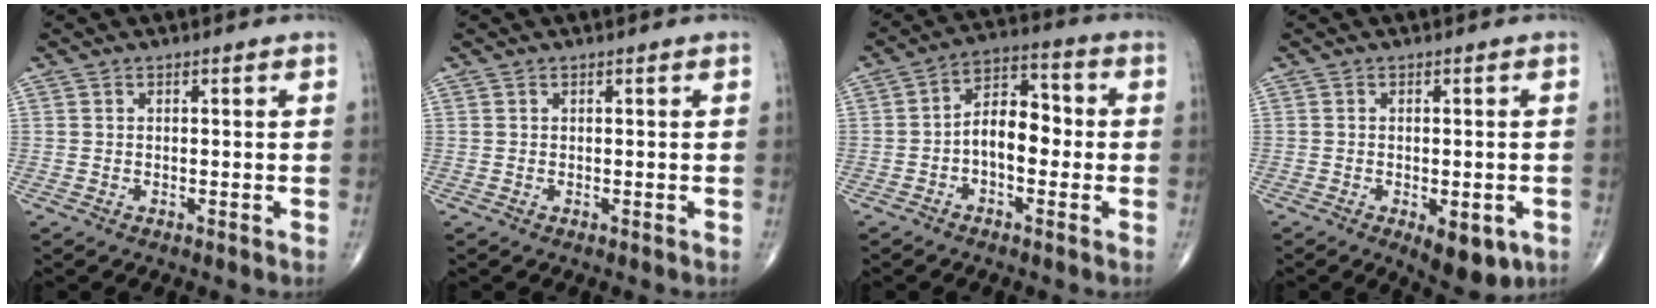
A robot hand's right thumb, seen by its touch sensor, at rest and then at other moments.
{"total": 0.0}
{"total": 8.8, "force": [-1.2, 5.2, 7.0], "torque": [-0.092, 0.034, -0.033]}
{"total": 7.6, "force": [-2.9, 3.4, 6.1], "torque": [-0.065, -0.002, -0.030]}